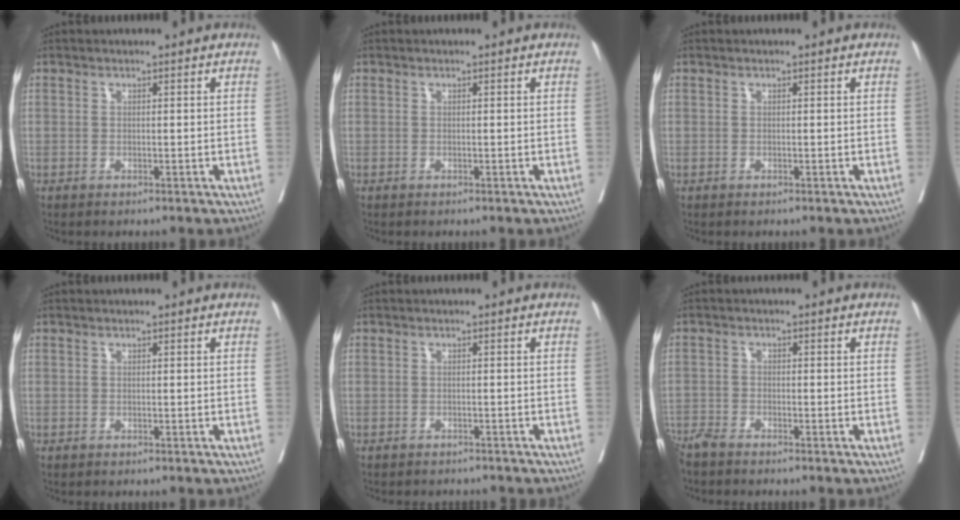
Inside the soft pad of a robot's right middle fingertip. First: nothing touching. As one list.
[{"total": 0.0}, {"total": 0.0}, {"total": 0.0}, {"total": 4.3, "force": [-4.0, 1.3, 0.7], "torque": [-0.011, -0.005, -0.049]}, {"total": 3.1, "force": [-2.9, 0.1, 1.1], "torque": [-0.017, -0.009, -0.057]}]